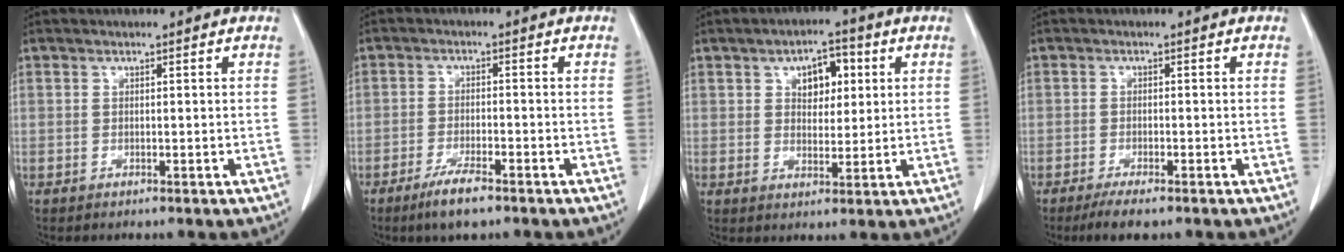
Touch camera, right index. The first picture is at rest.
{"total": 5.2, "force": [-3.6, 0.8, 3.7], "torque": [-0.075, -0.010, -0.063]}
{"total": 6.0, "force": [2.1, 3.3, 4.4], "torque": [-0.065, 0.014, 0.035]}
{"total": 4.1, "force": [-2.9, 0.6, 2.7], "torque": [-0.045, -0.009, -0.046]}